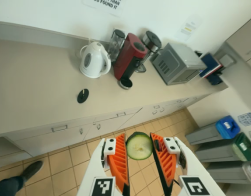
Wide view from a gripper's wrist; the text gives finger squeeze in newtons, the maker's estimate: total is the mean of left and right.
{"total": 8.7, "left": 8.6, "right": 8.9}